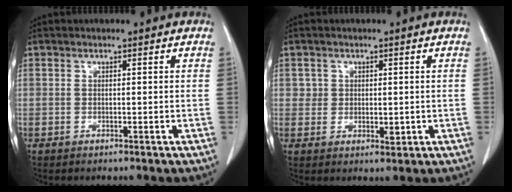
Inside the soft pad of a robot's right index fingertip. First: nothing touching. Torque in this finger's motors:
{"motor_torque": [-0.09, -0.04, -0.03, -0.01]}